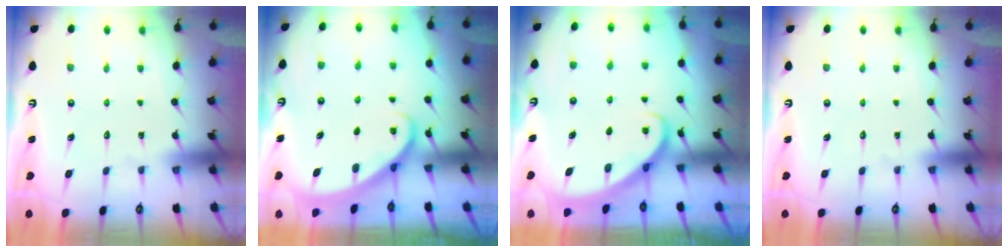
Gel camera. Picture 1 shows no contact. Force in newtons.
{"total": 1.7, "press": 1.7, "slide": 0.1}
{"total": 2.8, "press": 2.8, "slide": 0.2}
{"total": 0.0}